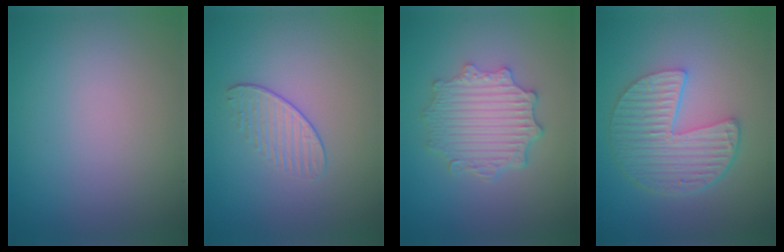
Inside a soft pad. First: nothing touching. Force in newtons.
{"total": 1.6, "press": 1.1, "slide": 1.2}
{"total": 4.8, "press": 3.8, "slide": 2.8}
{"total": 5.9, "press": 4.3, "slide": 4.0}